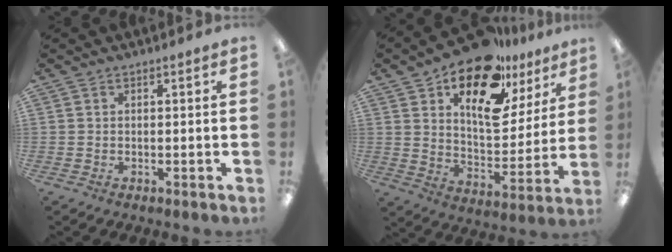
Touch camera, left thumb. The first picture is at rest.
{"total": 19.9, "force": [13.1, 9.5, 11.5], "torque": [-0.178, -0.079, 0.225]}